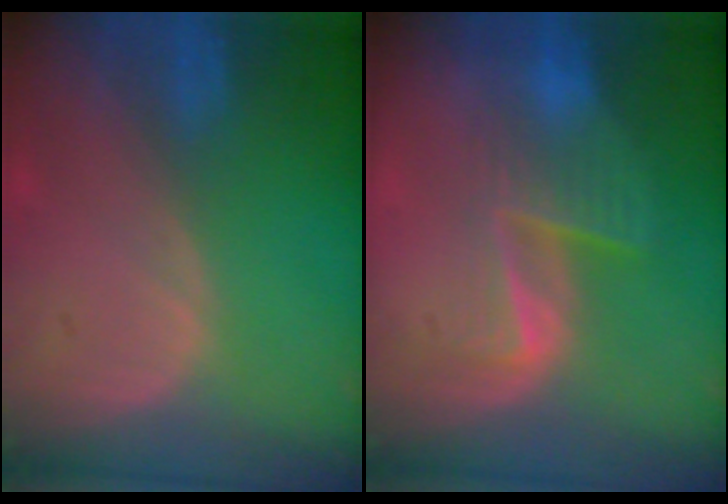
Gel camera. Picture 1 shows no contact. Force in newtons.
{"total": 6.7, "press": 5.7, "slide": 3.6}